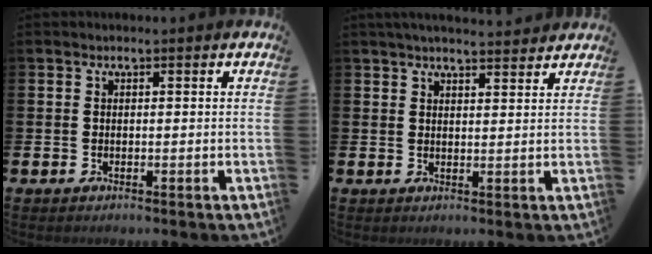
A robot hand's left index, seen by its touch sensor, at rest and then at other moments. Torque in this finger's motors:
{"motor_torque": [0.96, -1.18, 0.39, 0.09]}